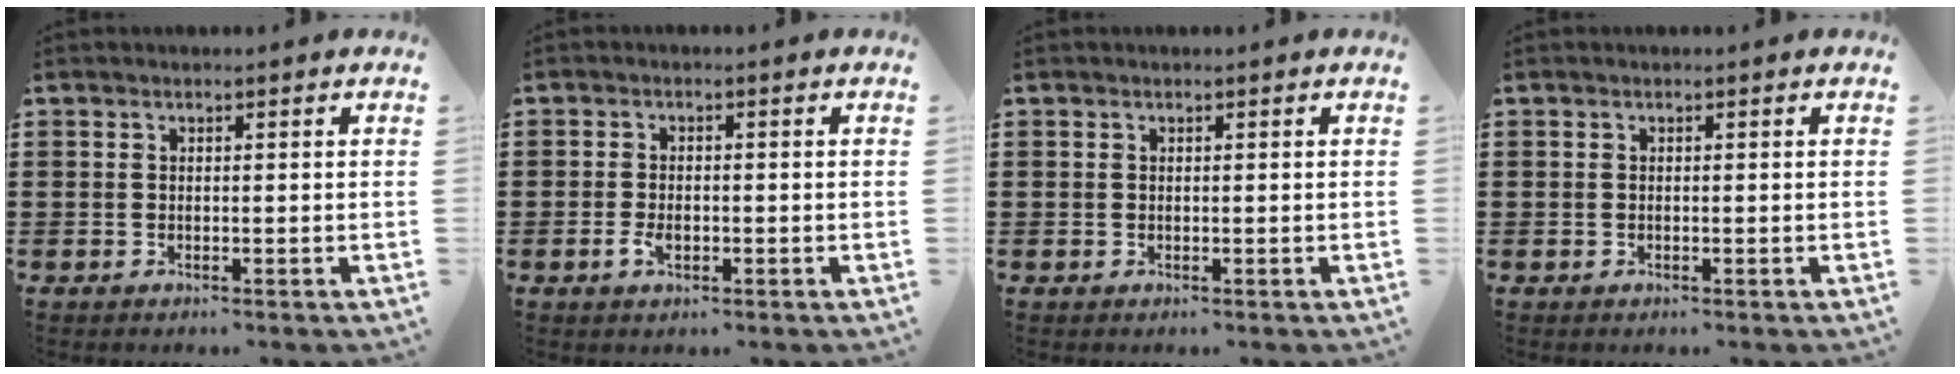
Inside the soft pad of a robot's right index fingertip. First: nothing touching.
{"total": 2.2, "force": [-0.7, 1.1, 1.7], "torque": [-0.040, -0.002, -0.016]}
{"total": 0.0}
{"total": 0.0}